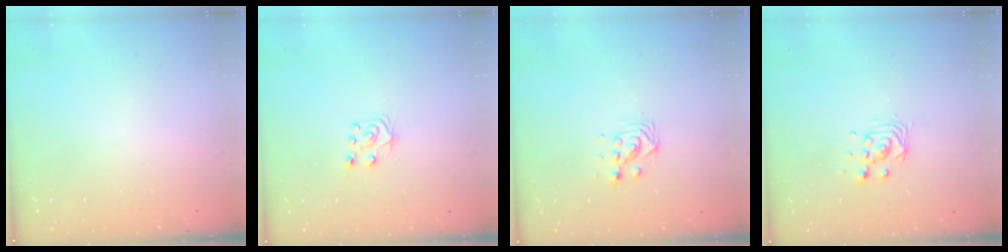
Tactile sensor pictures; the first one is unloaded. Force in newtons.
{"total": 5.7, "press": 5.7, "slide": 0.5}
{"total": 3.7, "press": 3.7, "slide": 0.3}
{"total": 4.9, "press": 4.9, "slide": 0.4}